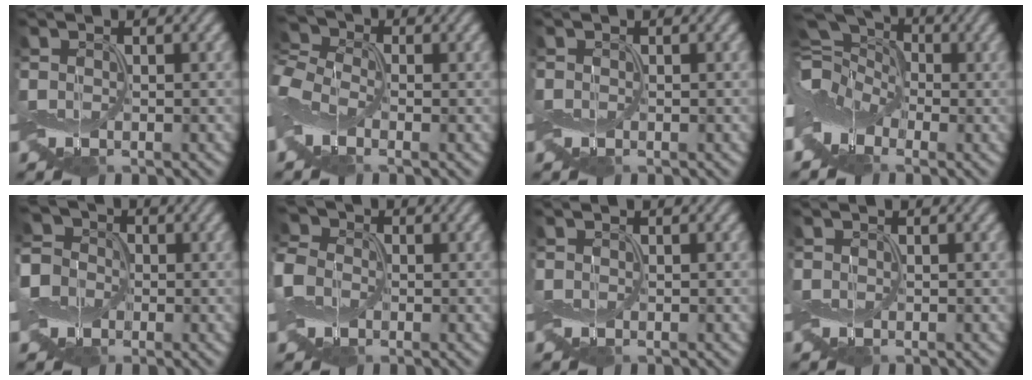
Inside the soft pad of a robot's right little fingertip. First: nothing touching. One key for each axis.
{"total": 4.4, "fx": -1.4, "fy": 3.1, "fz": 2.8, "tx": -0.077, "ty": 0.006, "tz": -0.037}
{"total": 0.0}
{"total": 10.6, "fx": -1.1, "fy": 7.6, "fz": 7.3, "tx": -0.120, "ty": 0.018, "tz": -0.052}
{"total": 8.9, "fx": -1.8, "fy": 7.9, "fz": 3.5, "tx": -0.089, "ty": 0.014, "tz": -0.085}
{"total": 4.8, "fx": -1.0, "fy": 4.0, "fz": 2.4, "tx": -0.080, "ty": 0.006, "tz": -0.030}
{"total": 0.0}
{"total": 0.0}